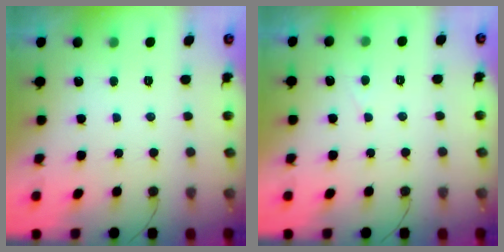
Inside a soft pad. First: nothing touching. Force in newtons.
{"total": 1.9, "press": 1.9, "slide": 0.2}